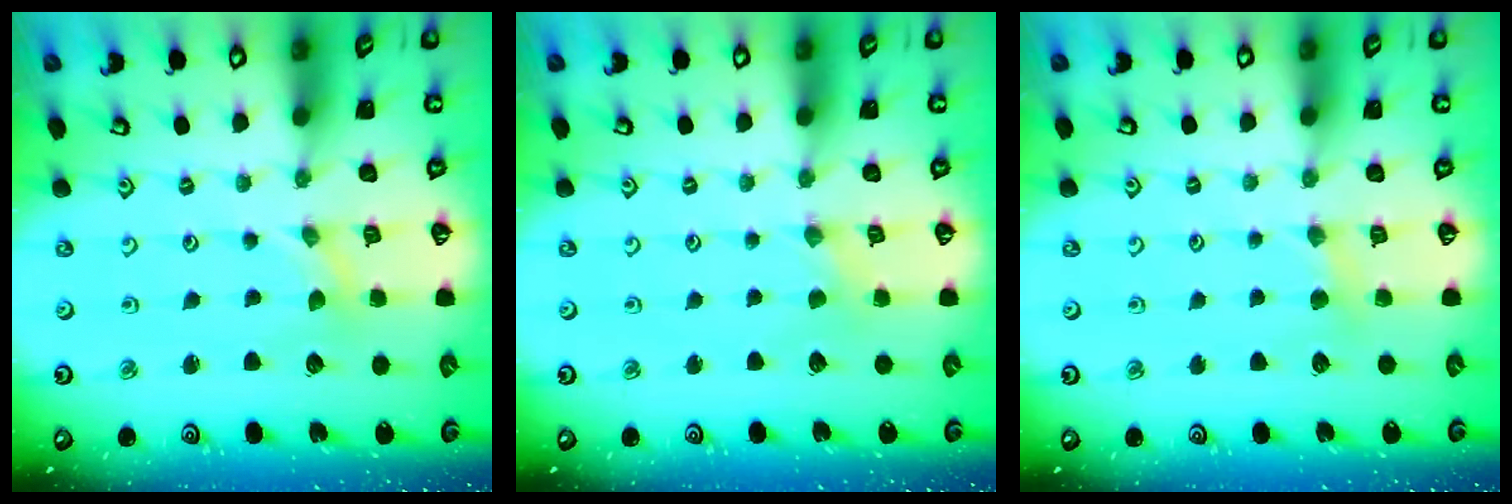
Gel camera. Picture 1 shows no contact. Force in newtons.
{"total": 1.0, "press": 0.9, "slide": 0.2}
{"total": 3.4, "press": 3.3, "slide": 0.5}